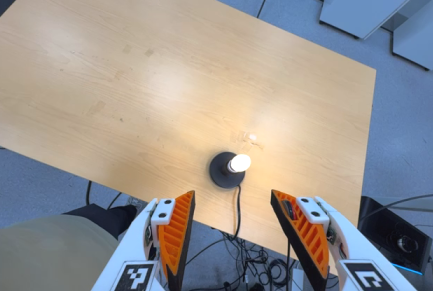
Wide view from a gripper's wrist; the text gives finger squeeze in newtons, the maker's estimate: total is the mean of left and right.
{"total": 0.0}